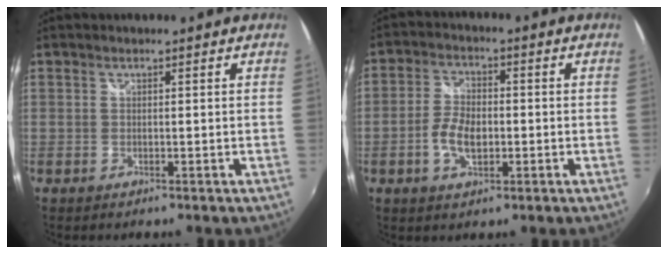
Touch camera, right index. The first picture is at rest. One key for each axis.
{"total": 6.5, "fx": -1.6, "fy": 3.6, "fz": 5.1, "tx": -0.108, "ty": 0.008, "tz": -0.027}